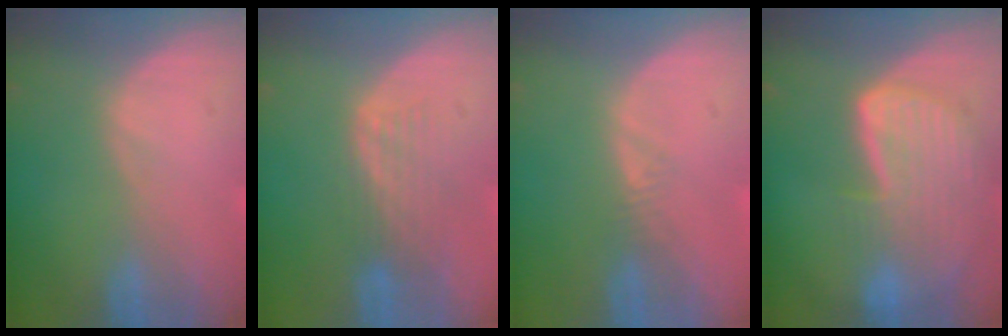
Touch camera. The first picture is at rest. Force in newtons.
{"total": 4.4, "press": 3.7, "slide": 2.4}
{"total": 0.9, "press": 0.8, "slide": 0.4}
{"total": 9.1, "press": 8.0, "slide": 4.3}